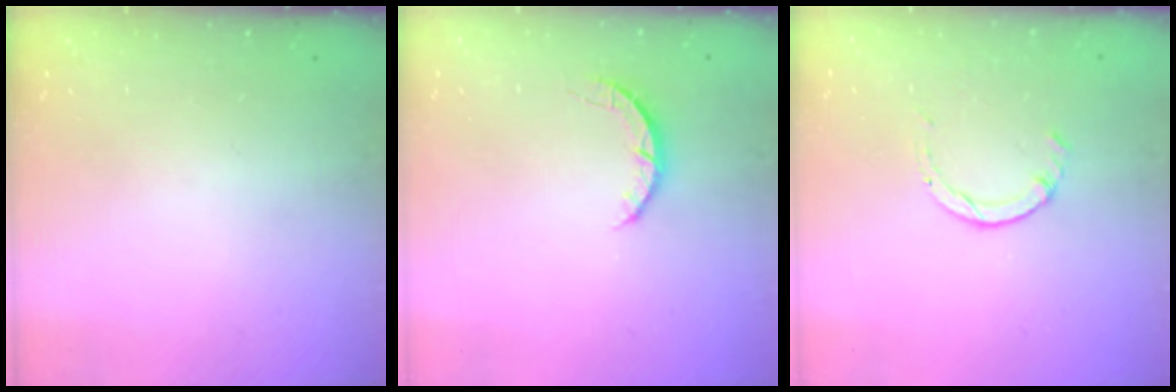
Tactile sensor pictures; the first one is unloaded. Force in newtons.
{"total": 2.7, "press": 2.7, "slide": 0.4}
{"total": 1.4, "press": 1.4, "slide": 0.2}